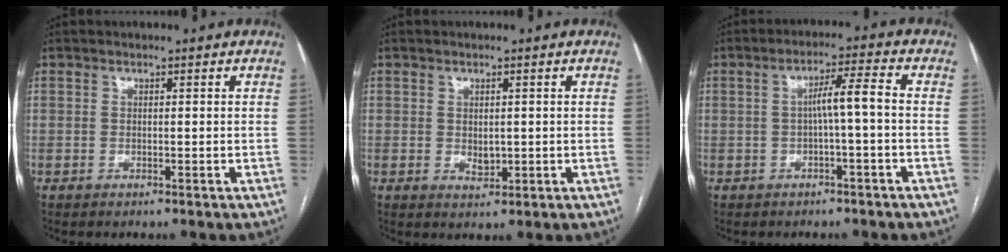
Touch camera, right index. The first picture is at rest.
{"total": 2.2, "force": [0.0, 1.4, 1.6], "torque": [-0.027, -0.005, 0.006]}
{"total": 4.7, "force": [-0.6, -0.1, 4.7], "torque": [-0.076, 0.018, -0.007]}